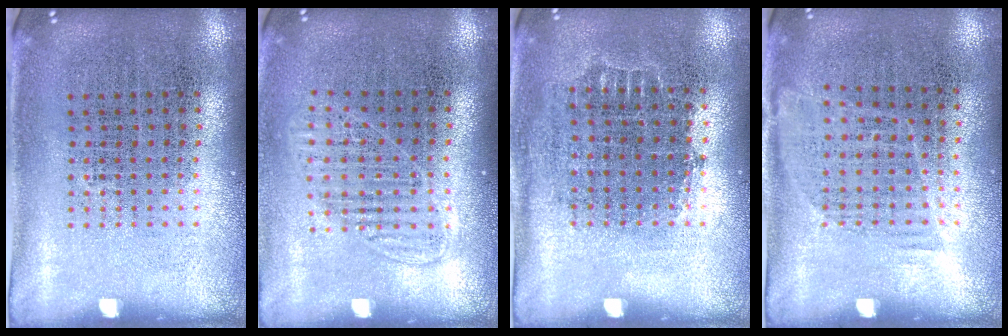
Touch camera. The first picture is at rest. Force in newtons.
{"total": 1.3, "press": 1.1, "slide": 0.6}
{"total": 0.6, "press": 0.6, "slide": 0.2}
{"total": 1.1, "press": 0.8, "slide": 0.6}